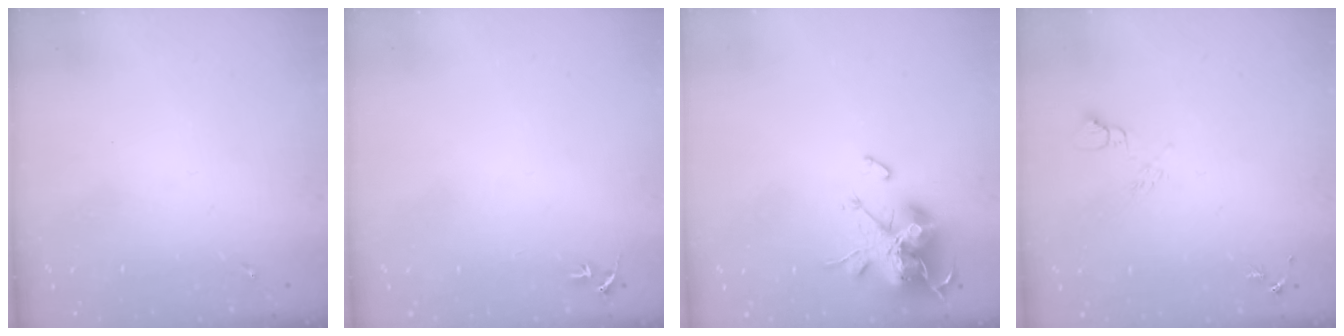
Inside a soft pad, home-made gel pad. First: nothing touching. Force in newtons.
{"total": 3.1, "press": 3.1, "slide": 0.4}
{"total": 15.3, "press": 15.1, "slide": 2.4}
{"total": 6.6, "press": 6.5, "slide": 0.8}